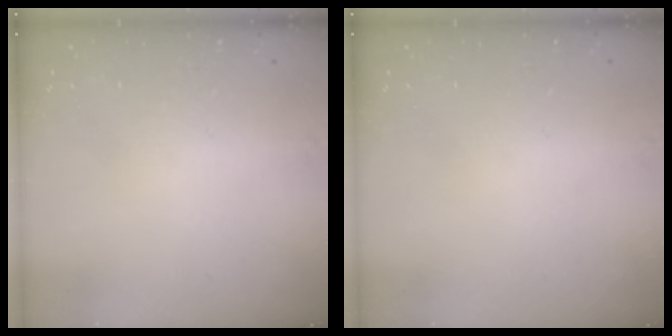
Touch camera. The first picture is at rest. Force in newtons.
{"total": 0.0}